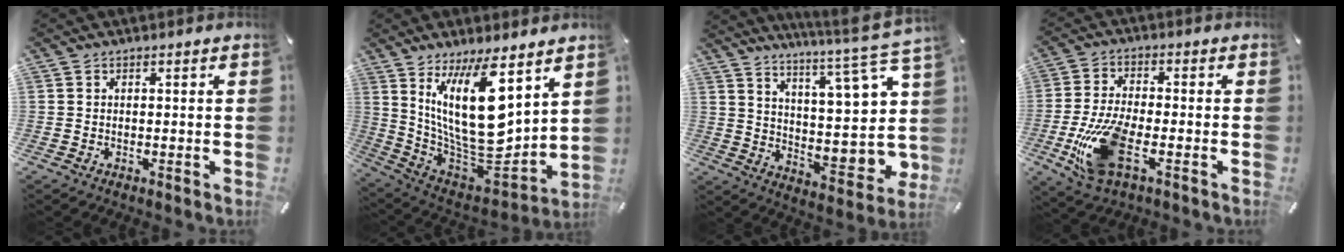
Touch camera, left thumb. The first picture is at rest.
{"total": 22.6, "force": [8.2, 8.9, 19.1], "torque": [-0.376, -0.077, 0.139]}
{"total": 15.0, "force": [5.5, 5.9, 12.6], "torque": [-0.142, -0.079, 0.080]}
{"total": 13.2, "force": [-4.3, 5.8, 11.0], "torque": [-0.237, -0.007, -0.072]}